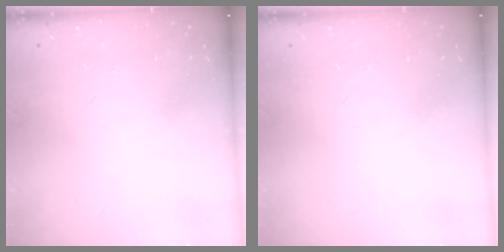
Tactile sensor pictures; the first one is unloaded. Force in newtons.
{"total": 0.0}